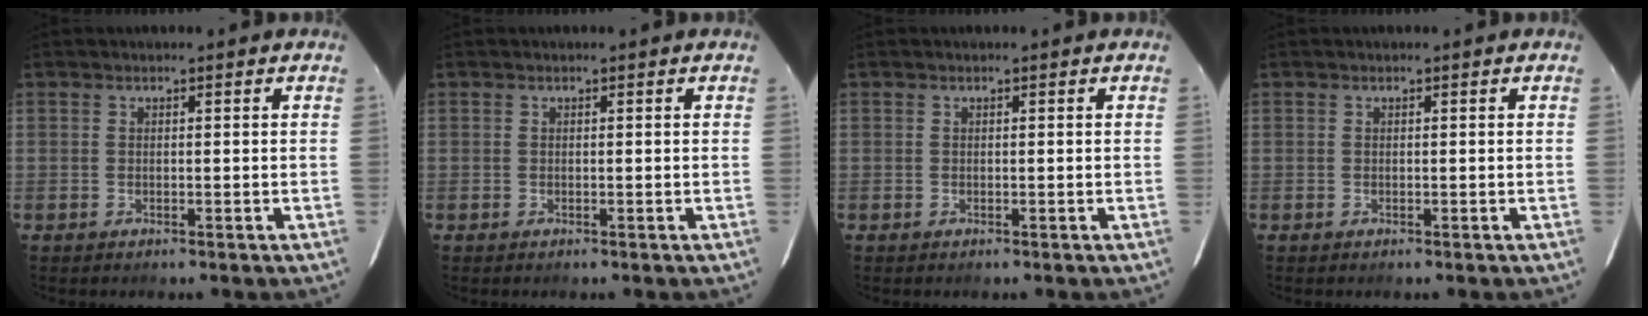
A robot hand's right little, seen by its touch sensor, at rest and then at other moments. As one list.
[{"total": 0.0}, {"total": 0.0}, {"total": 0.0}]